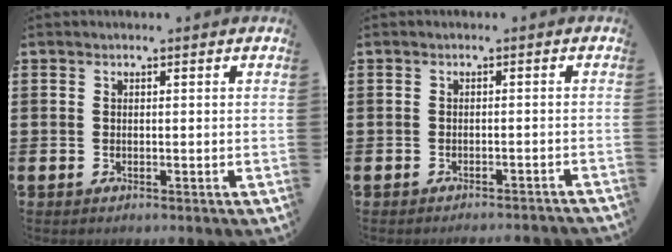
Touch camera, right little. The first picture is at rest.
{"total": 0.9, "force": [-0.9, -0.2, 0.0], "torque": [-0.001, 0.002, -0.019]}